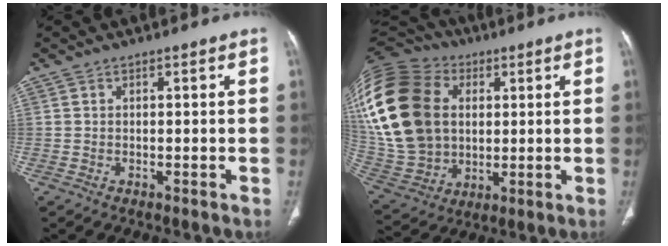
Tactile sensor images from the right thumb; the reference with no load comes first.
{"total": 31.5, "force": [6.3, 23.4, 20.1], "torque": [-0.459, 0.040, 0.134]}